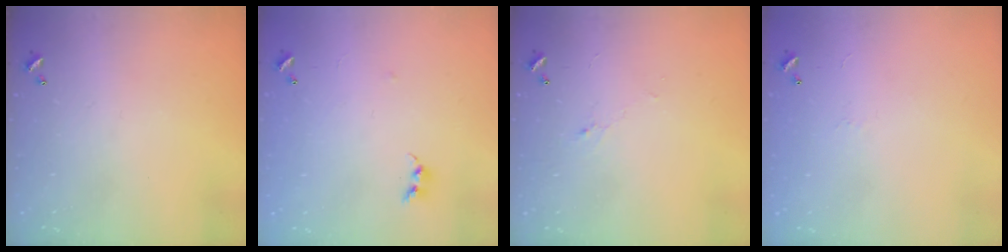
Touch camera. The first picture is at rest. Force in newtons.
{"total": 6.8, "press": 6.8, "slide": 0.2}
{"total": 0.6, "press": 0.2, "slide": 0.5}
{"total": 7.3, "press": 7.2, "slide": 0.8}